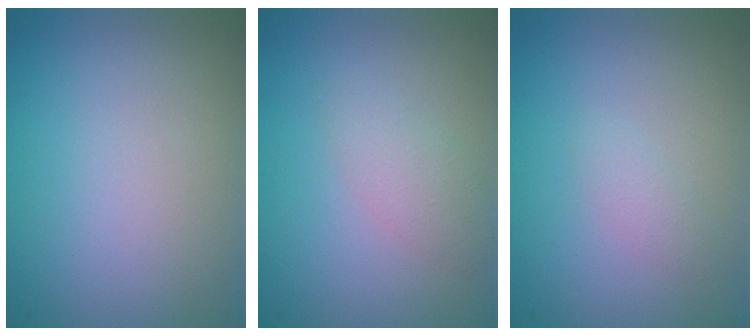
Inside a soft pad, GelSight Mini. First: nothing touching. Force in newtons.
{"total": 2.0, "press": 2.0, "slide": 0.1}
{"total": 1.0, "press": 1.0, "slide": 0.1}